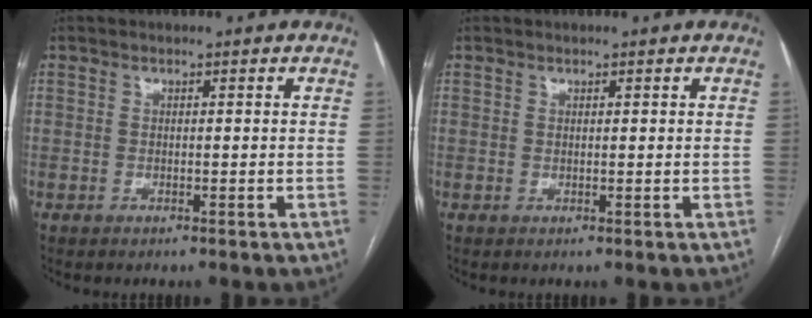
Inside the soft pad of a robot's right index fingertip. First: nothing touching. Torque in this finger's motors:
{"motor_torque": [0.03, -0.07, 0.10, 0.02]}